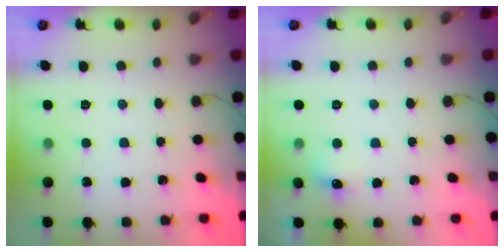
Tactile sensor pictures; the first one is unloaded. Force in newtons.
{"total": 6.4, "press": 6.3, "slide": 1.3}